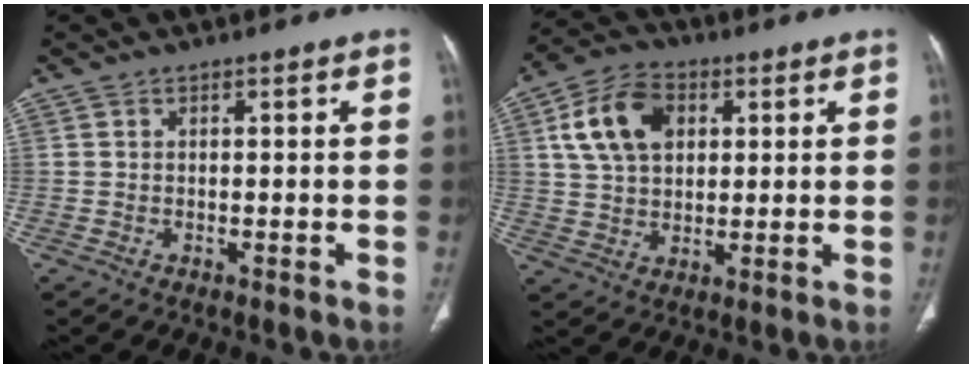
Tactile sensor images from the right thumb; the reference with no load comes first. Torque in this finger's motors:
{"motor_torque": [0.13, 1.07, 0.34, -0.30, 0.32]}